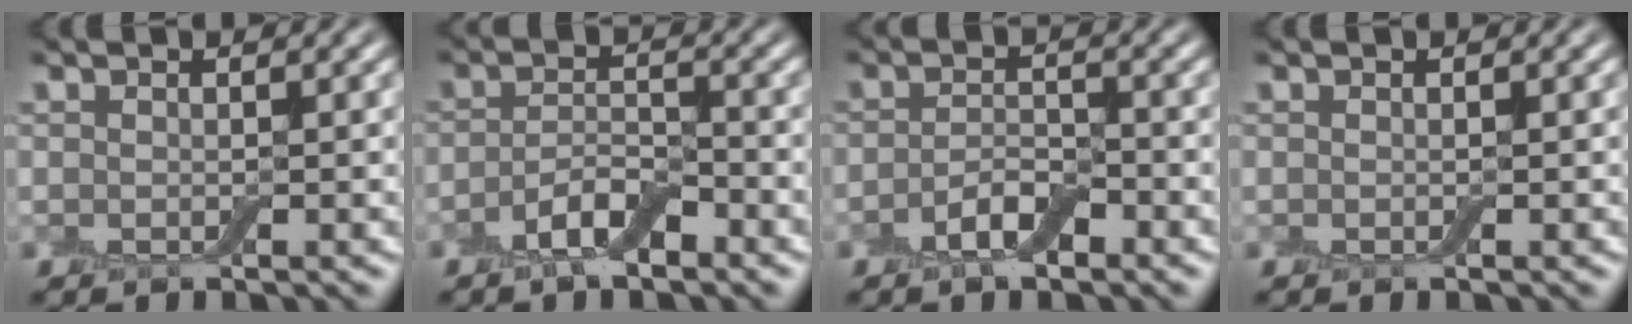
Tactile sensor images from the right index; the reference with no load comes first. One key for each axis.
{"total": 3.2, "fx": -1.9, "fy": 1.2, "fz": 2.2, "tx": -0.045, "ty": 0.006, "tz": -0.039}
{"total": 2.6, "fx": -1.5, "fy": 1.1, "fz": 1.9, "tx": -0.035, "ty": 0.006, "tz": -0.031}
{"total": 0.0}